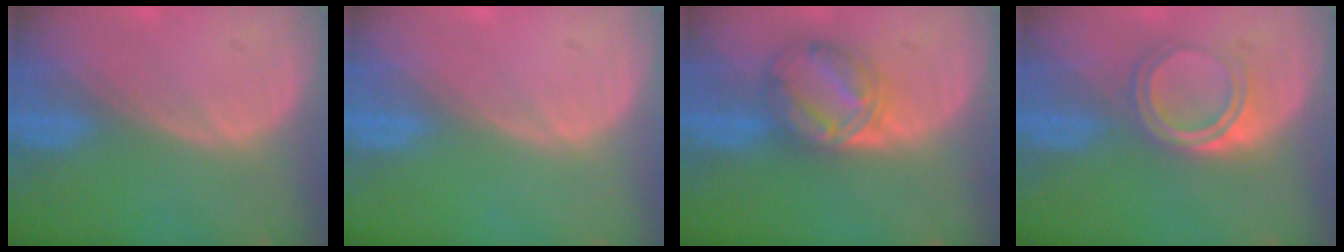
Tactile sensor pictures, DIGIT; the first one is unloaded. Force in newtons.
{"total": 0.0}
{"total": 6.2, "press": 6.2, "slide": 0.1}
{"total": 4.2, "press": 4.1, "slide": 1.0}